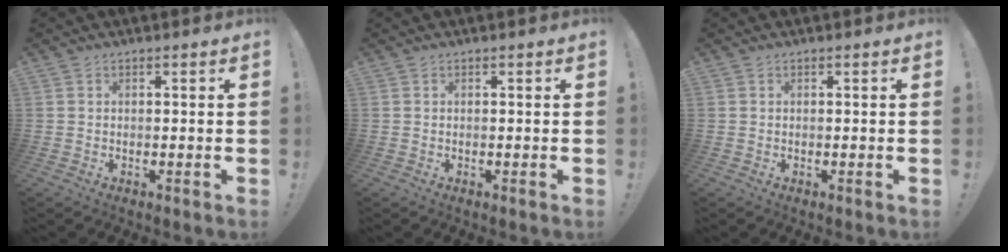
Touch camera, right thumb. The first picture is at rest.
{"total": 0.0}
{"total": 0.0}